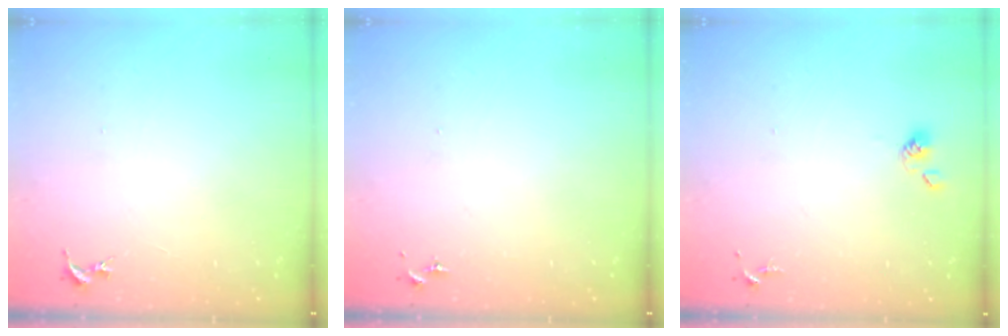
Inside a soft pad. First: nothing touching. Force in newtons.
{"total": 0.0}
{"total": 4.4, "press": 3.9, "slide": 2.0}